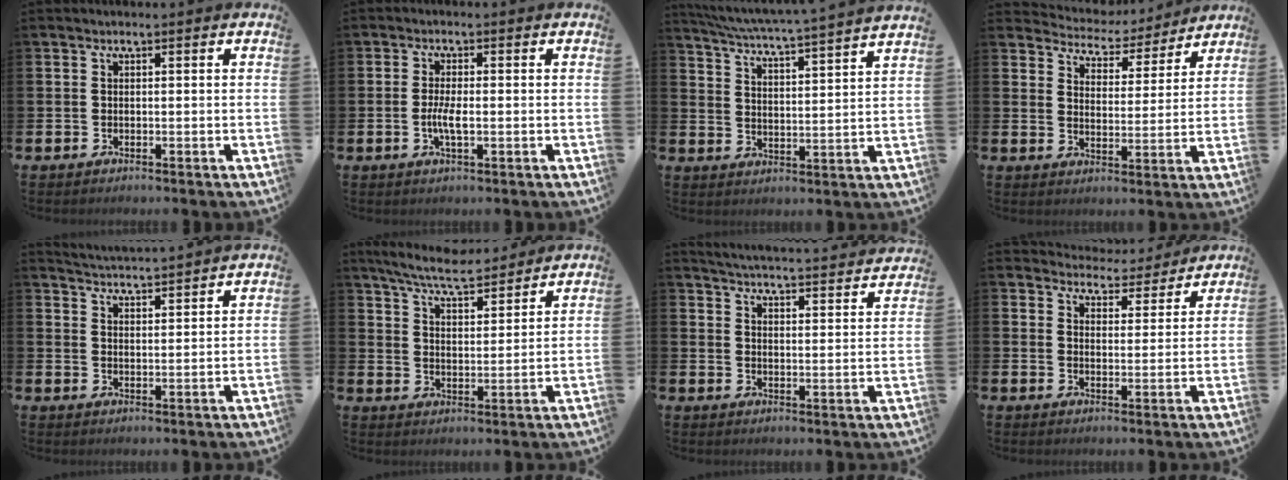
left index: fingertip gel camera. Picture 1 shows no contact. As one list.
[{"total": 2.9, "force": [-0.5, 0.8, 2.7], "torque": [-0.042, -0.002, -0.012]}, {"total": 5.5, "force": [5.2, -0.6, 1.7], "torque": [-0.054, -0.044, 0.086]}, {"total": 5.0, "force": [4.8, 1.4, -0.1], "torque": [-0.024, -0.043, 0.080]}, {"total": 4.4, "force": [4.4, -0.4, -0.1], "torque": [-0.012, -0.027, 0.079]}, {"total": 7.5, "force": [7.0, 0.8, 2.5], "torque": [-0.070, -0.034, 0.125]}, {"total": 4.8, "force": [4.8, -0.1, 0.6], "torque": [-0.031, -0.040, 0.082]}, {"total": 4.7, "force": [4.6, 0.9, -0.1], "torque": [-0.007, -0.040, 0.078]}]